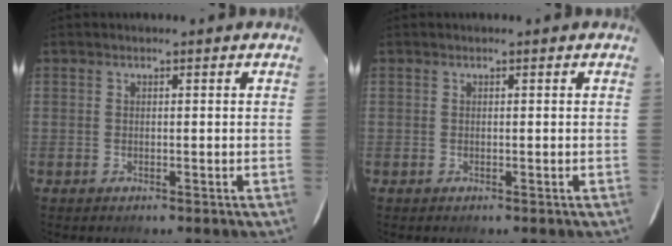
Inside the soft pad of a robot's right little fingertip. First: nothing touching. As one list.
[{"total": 0.0}]